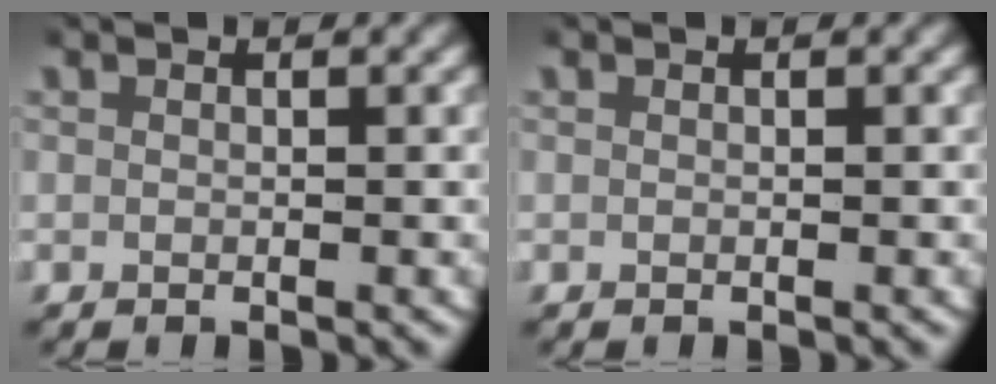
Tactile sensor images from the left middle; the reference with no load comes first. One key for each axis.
{"total": 0.0}